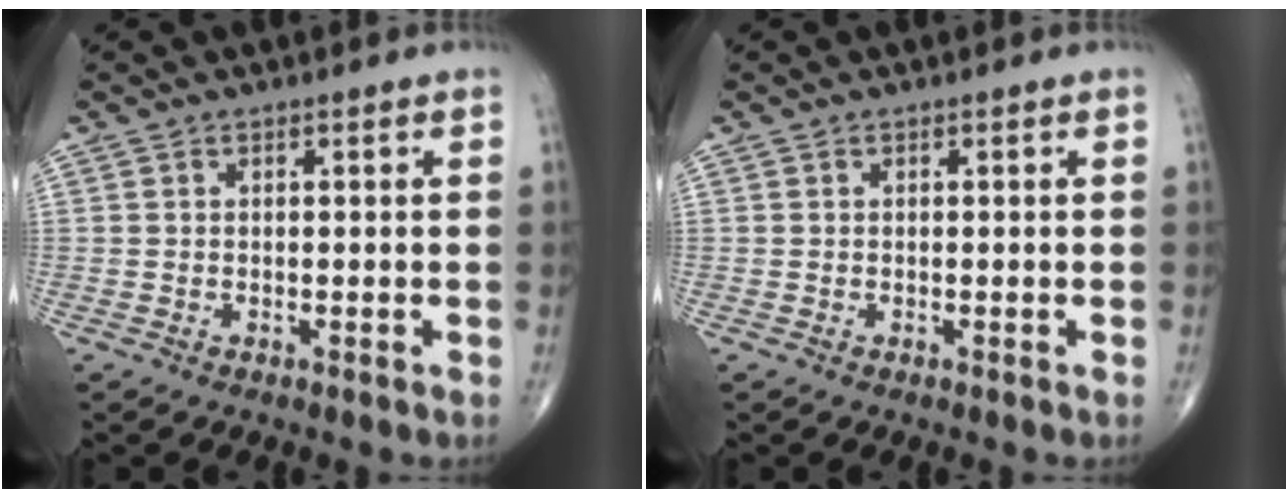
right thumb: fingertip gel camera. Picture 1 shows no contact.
{"total": 0.0}